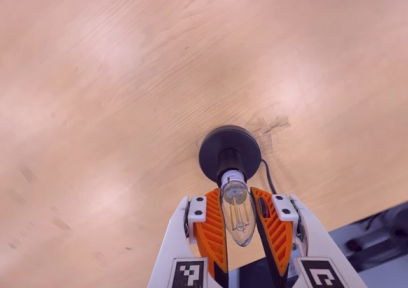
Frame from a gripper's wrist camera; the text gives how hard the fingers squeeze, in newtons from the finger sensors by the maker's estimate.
{"total": 13.0, "left": 12.9, "right": 13.1}